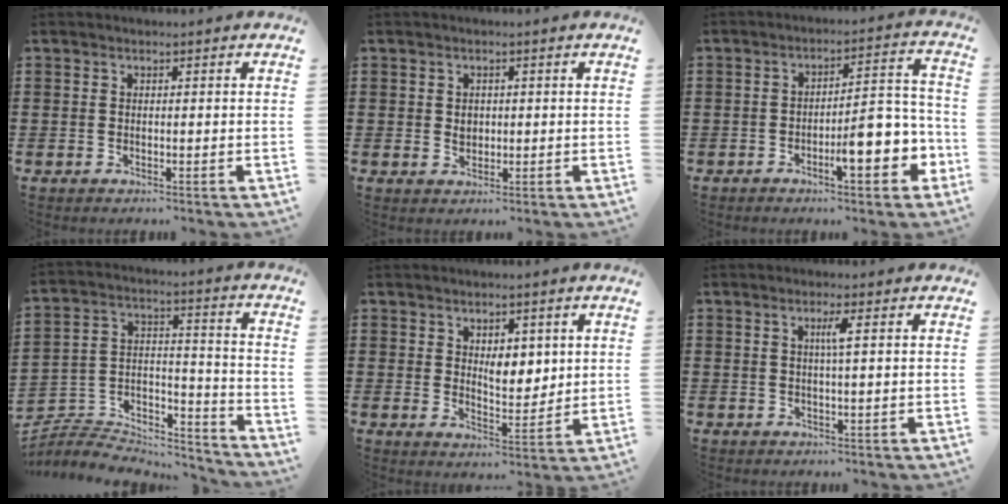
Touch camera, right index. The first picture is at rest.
{"total": 1.6, "force": [0.2, 1.2, 1.1], "torque": [-0.024, 0.006, 0.004]}
{"total": 8.3, "force": [-3.7, 2.7, 7.0], "torque": [-0.085, -0.004, -0.063]}
{"total": 6.0, "force": [-5.5, 2.1, 1.2], "torque": [-0.032, 0.002, -0.112]}
{"total": 4.7, "force": [2.2, 2.8, 3.0], "torque": [-0.044, -0.001, 0.034]}
{"total": 2.3, "force": [0.5, -0.3, 2.2], "torque": [-0.043, -0.003, 0.005]}